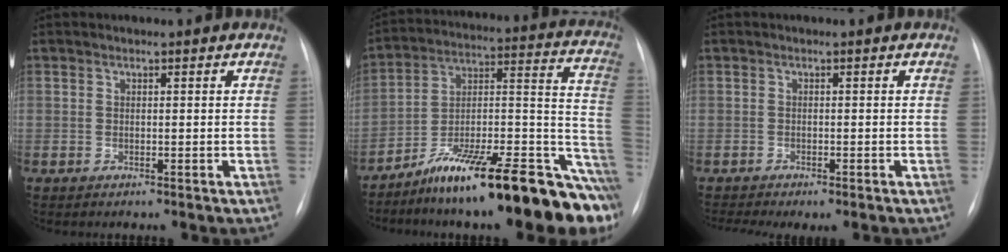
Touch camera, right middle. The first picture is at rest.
{"total": 25.7, "force": [-19.0, 4.0, 16.8], "torque": [-0.164, 0.027, -0.293]}
{"total": 5.8, "force": [-4.7, 0.8, 3.2], "torque": [-0.040, 0.001, -0.068]}